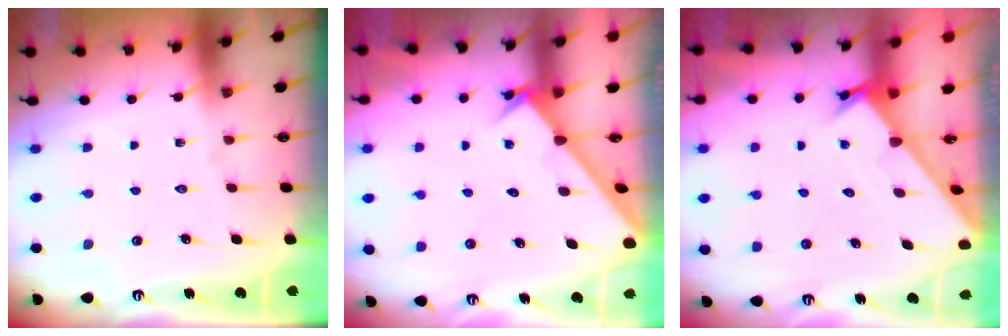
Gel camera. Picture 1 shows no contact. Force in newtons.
{"total": 1.8, "press": 1.8, "slide": 0.2}
{"total": 1.8, "press": 1.8, "slide": 0.1}